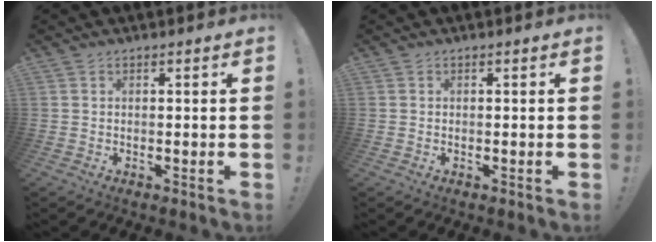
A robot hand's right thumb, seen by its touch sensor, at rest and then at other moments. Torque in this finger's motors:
{"motor_torque": [-0.09, -0.01, -0.07, 0.02, -0.13]}